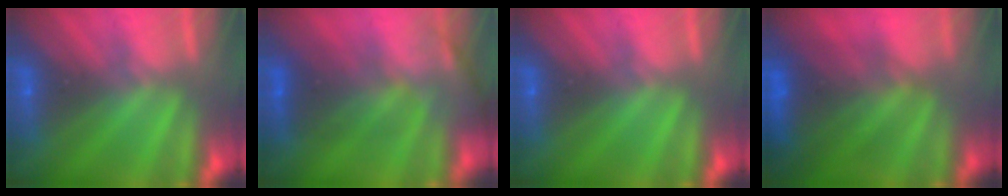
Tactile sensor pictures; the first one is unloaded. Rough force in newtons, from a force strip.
{"total": 2.6}
{"total": 0.0}
{"total": 7.2}